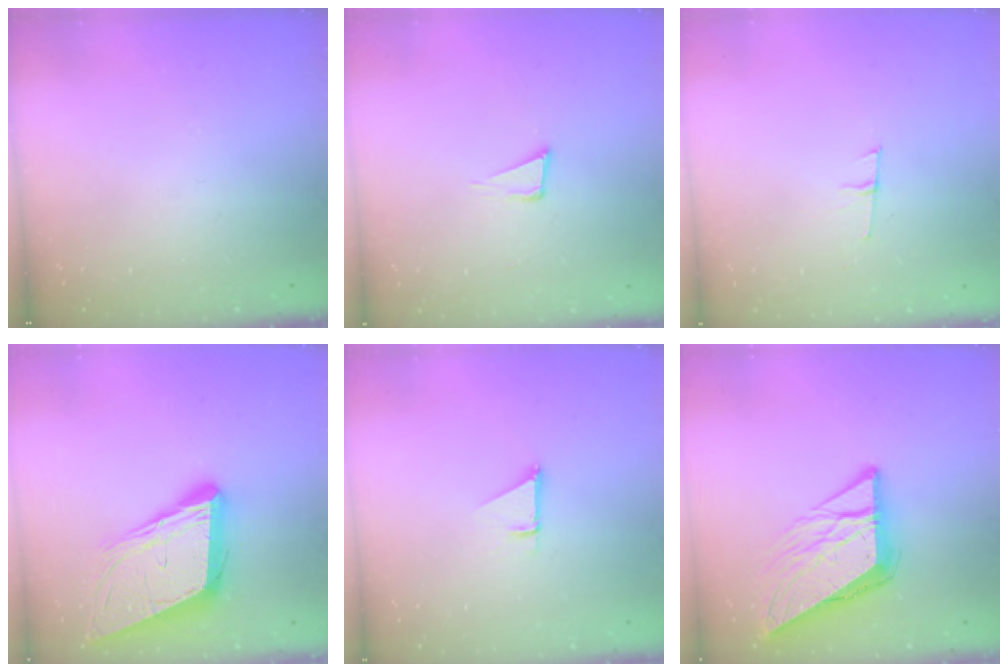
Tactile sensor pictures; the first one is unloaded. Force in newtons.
{"total": 3.9, "press": 2.6, "slide": 2.9}
{"total": 5.3, "press": 4.5, "slide": 2.9}
{"total": 14.8, "press": 14.1, "slide": 4.2}
{"total": 1.0, "press": 1.0, "slide": 0.1}
{"total": 10.9, "press": 10.8, "slide": 1.1}